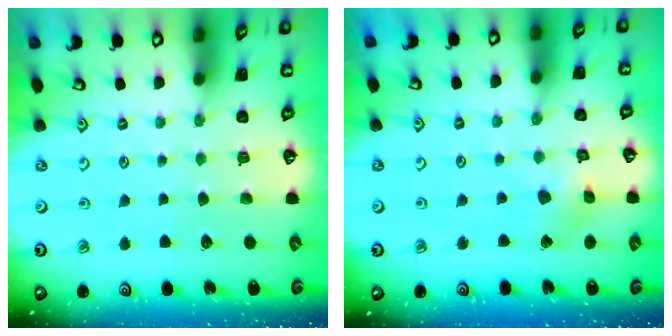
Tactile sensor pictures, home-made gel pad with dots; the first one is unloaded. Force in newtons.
{"total": 6.1, "press": 6.1, "slide": 0.5}